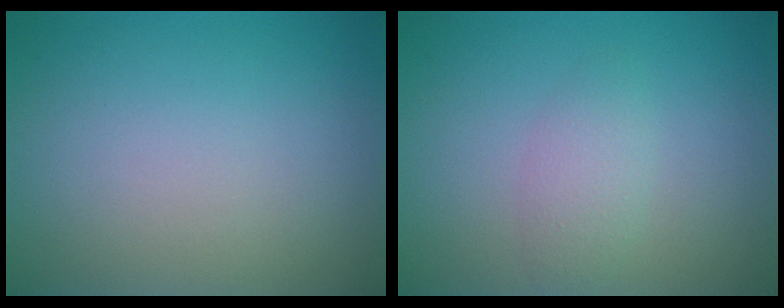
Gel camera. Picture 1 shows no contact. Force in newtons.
{"total": 1.8, "press": 1.8, "slide": 0.1}